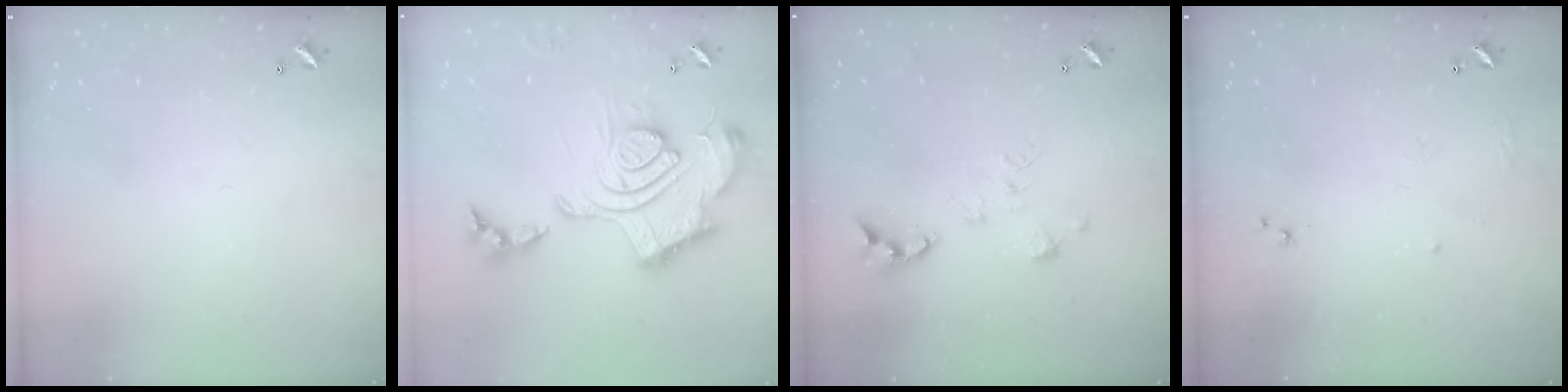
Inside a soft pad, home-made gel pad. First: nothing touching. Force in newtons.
{"total": 2.5, "press": 1.9, "slide": 1.7}
{"total": 0.0}
{"total": 6.4, "press": 6.3, "slide": 1.0}